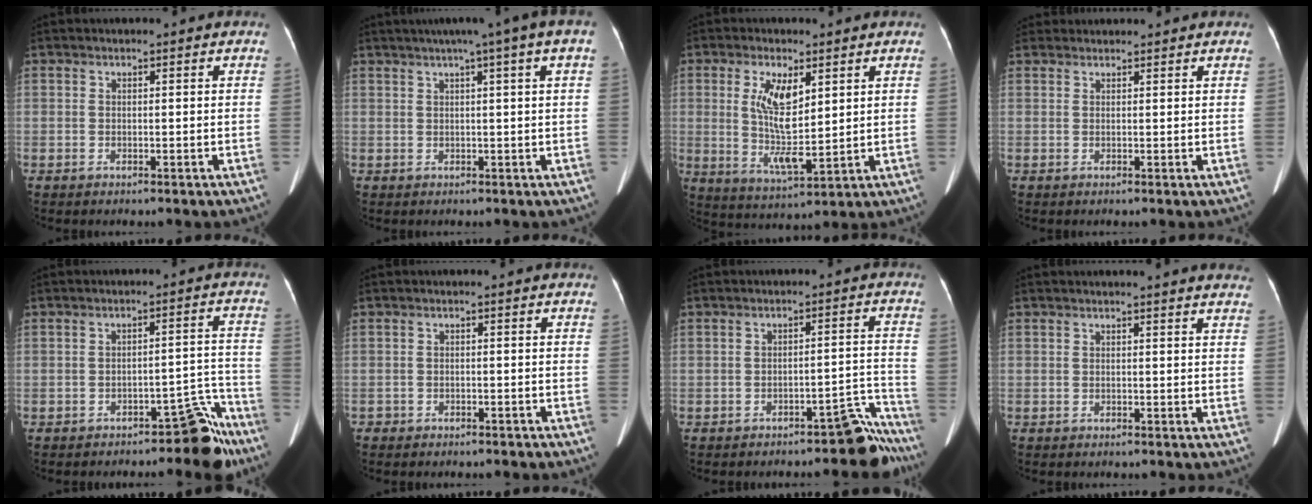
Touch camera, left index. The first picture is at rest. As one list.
[{"total": 8.8, "force": [5.0, -0.1, 7.2], "torque": [-0.101, 0.036, 0.057]}, {"total": 8.4, "force": [2.3, 2.6, 7.7], "torque": [-0.151, -0.007, 0.049]}, {"total": 3.7, "force": [3.6, 0.8, 0.4], "torque": [-0.009, 0.031, 0.058]}, {"total": 6.8, "force": [-5.6, 1.9, 3.2], "torque": [-0.014, 0.034, -0.073]}, {"total": 2.0, "force": [-1.7, 1.0, 0.4], "torque": [-0.008, 0.000, -0.022]}, {"total": 6.0, "force": [-5.6, 1.1, 2.0], "torque": [0.010, 0.036, -0.076]}, {"total": 7.8, "force": [7.4, 0.3, 2.3], "torque": [-0.023, 0.000, 0.060]}]